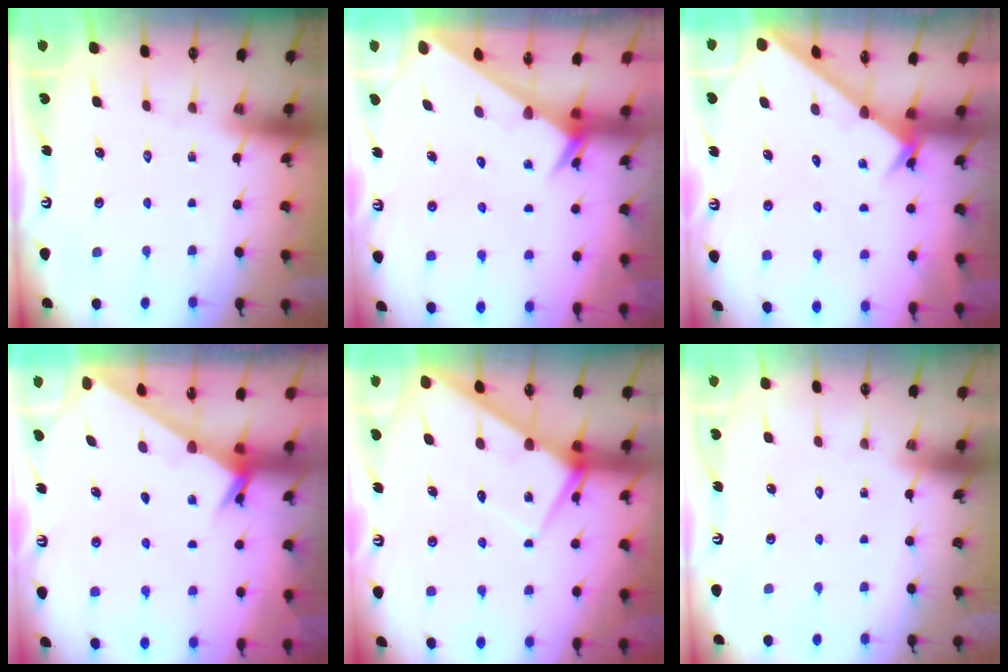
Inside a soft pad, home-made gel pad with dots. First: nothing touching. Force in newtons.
{"total": 2.5, "press": 2.5, "slide": 0.0}
{"total": 1.8, "press": 1.8, "slide": 0.2}
{"total": 2.4, "press": 2.4, "slide": 0.2}
{"total": 7.3, "press": 7.3, "slide": 0.8}
{"total": 1.5, "press": 1.5, "slide": 0.1}